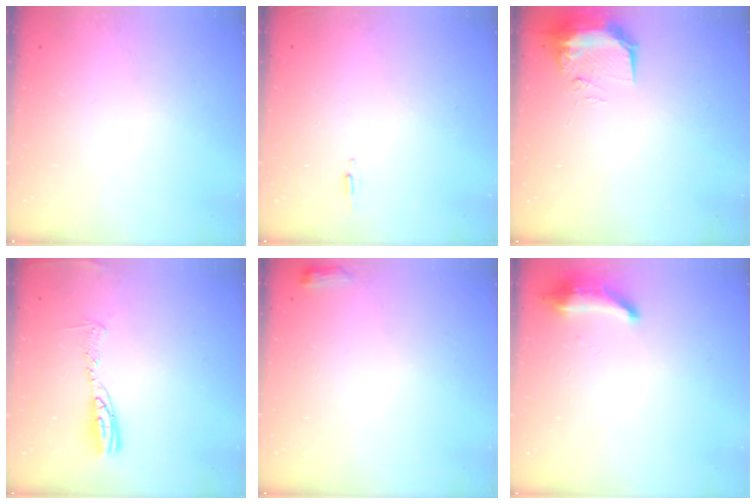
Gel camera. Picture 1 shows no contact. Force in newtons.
{"total": 5.0, "press": 4.7, "slide": 1.8}
{"total": 9.3, "press": 9.1, "slide": 1.7}
{"total": 8.8, "press": 8.8, "slide": 0.9}
{"total": 4.7, "press": 4.6, "slide": 0.8}
{"total": 10.1, "press": 9.0, "slide": 4.6}